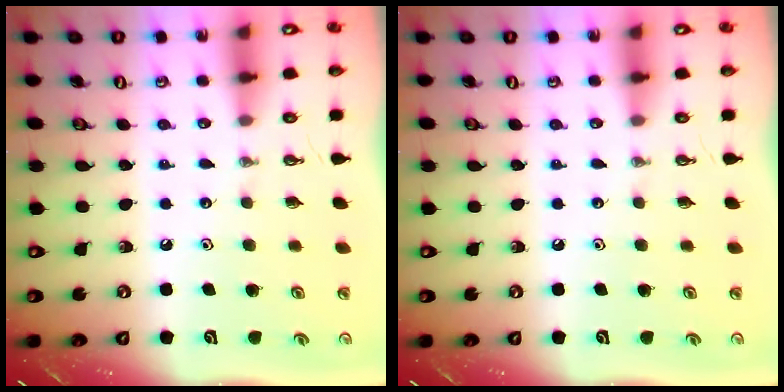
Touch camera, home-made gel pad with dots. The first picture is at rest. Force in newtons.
{"total": 0.0}